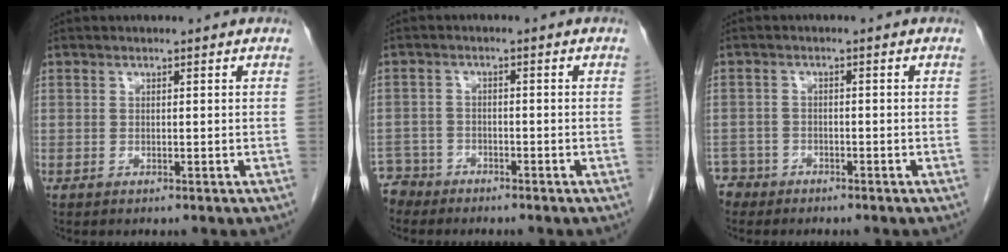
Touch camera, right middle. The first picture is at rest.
{"total": 4.0, "force": [-3.5, 1.6, -1.0], "torque": [0.018, -0.002, -0.072]}
{"total": 3.2, "force": [-2.7, 1.6, -0.7], "torque": [0.011, 0.003, -0.054]}